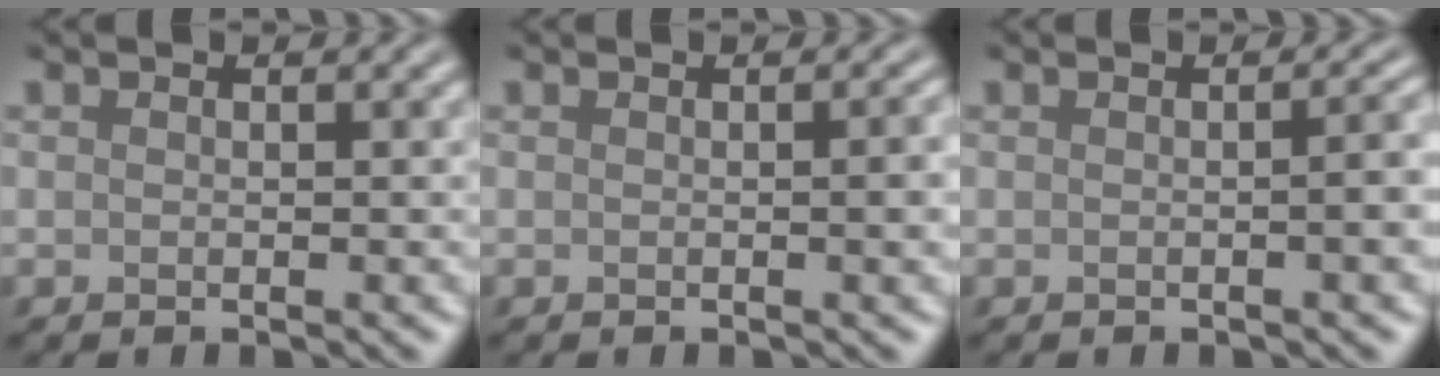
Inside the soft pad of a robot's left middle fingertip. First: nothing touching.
{"total": 2.2, "force": [0.0, 0.6, 2.1], "torque": [-0.022, 0.003, -0.003]}
{"total": 3.0, "force": [-0.2, 1.0, 2.9], "torque": [-0.021, 0.008, -0.002]}